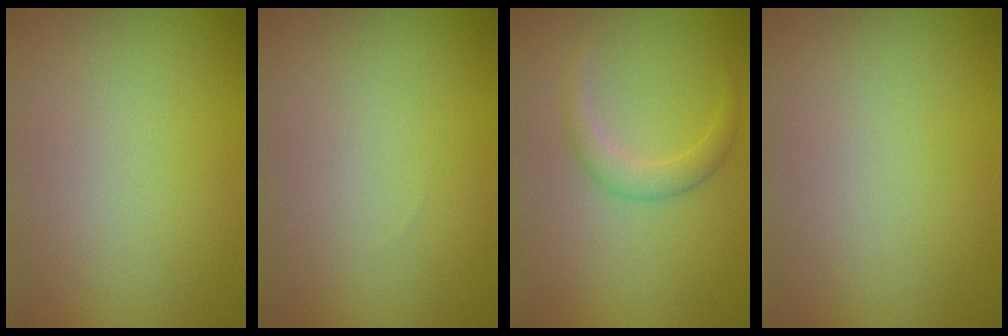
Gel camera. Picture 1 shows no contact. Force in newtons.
{"total": 0.0}
{"total": 2.0, "press": 2.0, "slide": 0.0}
{"total": 0.0}